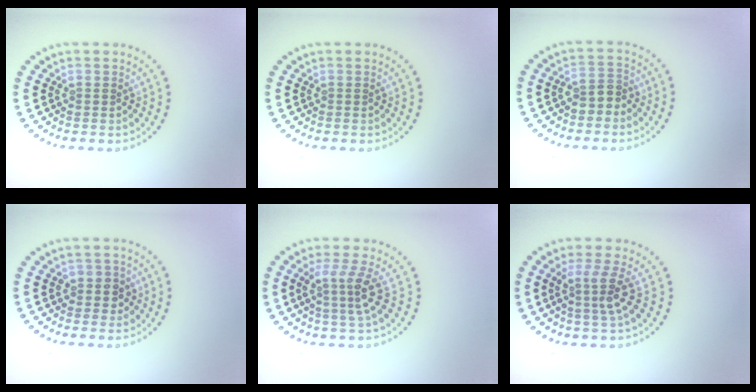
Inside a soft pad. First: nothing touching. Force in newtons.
{"total": 0.0}
{"total": 2.1, "press": 1.9, "slide": 0.9}
{"total": 1.9, "press": 1.7, "slide": 0.9}
{"total": 3.0, "press": 2.1, "slide": 2.1}
{"total": 2.7, "press": 2.0, "slide": 1.7}